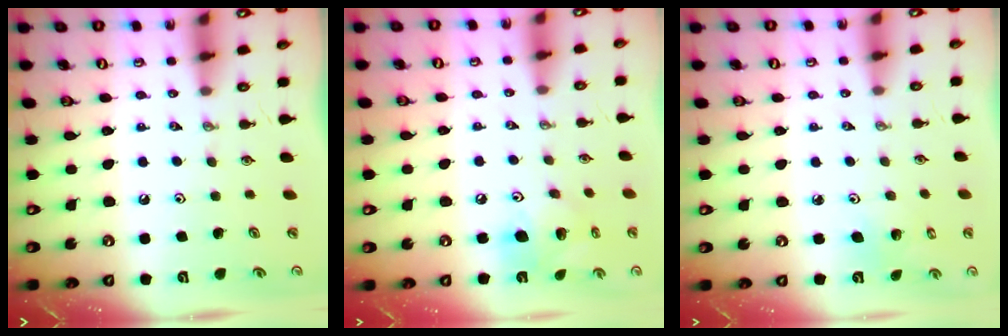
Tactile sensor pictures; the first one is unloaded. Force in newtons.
{"total": 12.9, "press": 12.6, "slide": 2.5}
{"total": 2.7, "press": 2.7, "slide": 0.2}